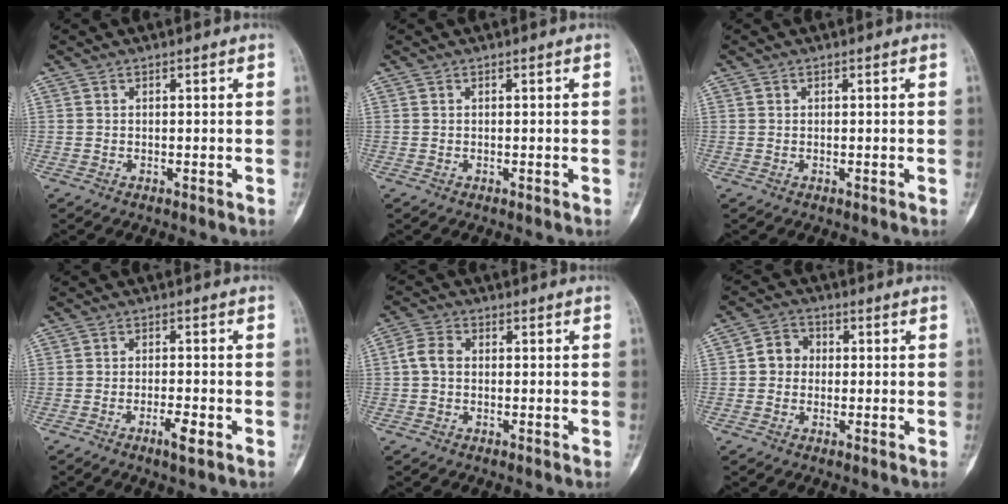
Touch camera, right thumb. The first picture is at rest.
{"total": 0.0}
{"total": 0.0}
{"total": 3.3, "force": [-1.6, 0.6, 2.8], "torque": [-0.051, 0.005, -0.030]}
{"total": 3.9, "force": [0.0, 2.9, 2.6], "torque": [-0.051, 0.012, -0.007]}
{"total": 4.7, "force": [0.0, 4.2, 2.1], "torque": [-0.013, 0.014, -0.010]}